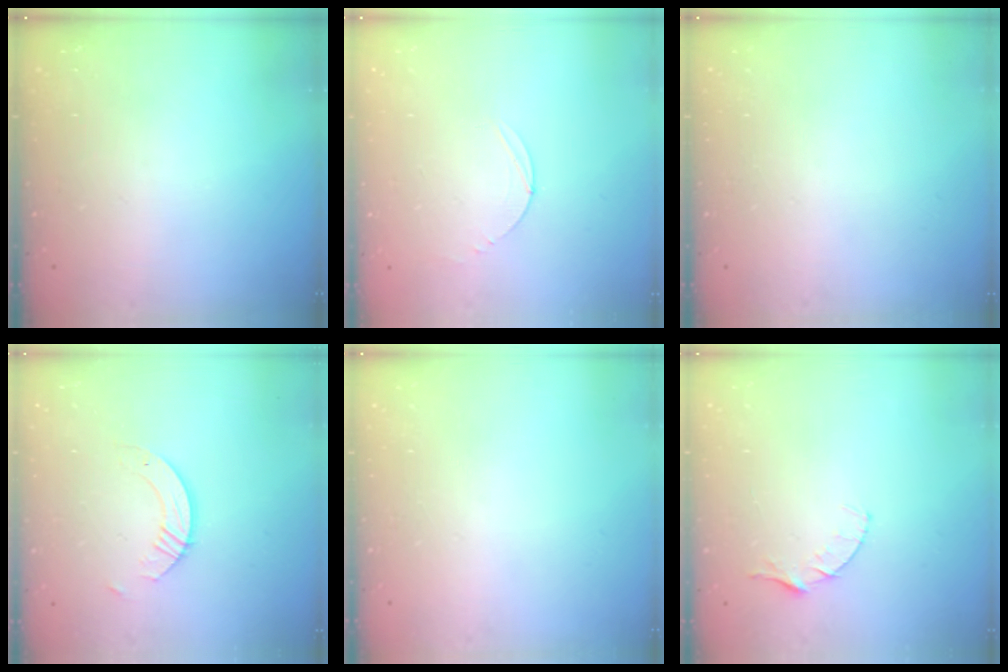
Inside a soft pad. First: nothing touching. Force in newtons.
{"total": 2.8, "press": 2.8, "slide": 0.3}
{"total": 0.0}
{"total": 3.8, "press": 3.7, "slide": 0.4}
{"total": 0.0}
{"total": 4.1, "press": 4.0, "slide": 0.4}